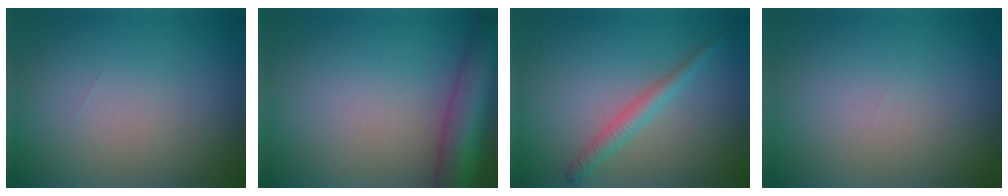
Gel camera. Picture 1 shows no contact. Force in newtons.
{"total": 7.4, "press": 7.4, "slide": 0.4}
{"total": 2.1, "press": 2.1, "slide": 0.1}
{"total": 0.0}